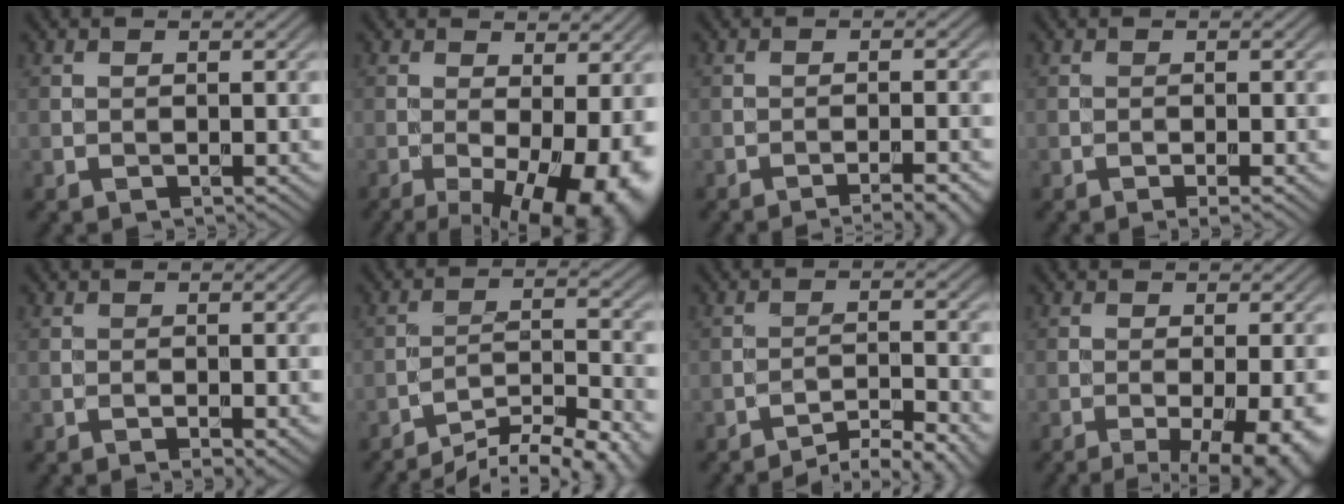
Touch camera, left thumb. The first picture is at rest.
{"total": 12.8, "force": [-4.2, 4.3, 11.3], "torque": [-0.165, -0.016, -0.051]}
{"total": 4.9, "force": [-3.4, 0.8, 3.4], "torque": [-0.046, 0.017, -0.057]}
{"total": 1.5, "force": [-0.7, 0.2, 1.3], "torque": [-0.022, 0.000, -0.012]}
{"total": 1.7, "force": [-0.7, 0.4, 1.5], "torque": [-0.024, -0.001, -0.010]}
{"total": 11.9, "force": [-10.5, 2.0, 5.3], "torque": [-0.086, -0.002, -0.151]}
{"total": 5.4, "force": [-4.4, 0.8, 3.0], "torque": [-0.050, 0.008, -0.068]}
{"total": 8.6, "force": [-3.7, 2.2, 7.4], "torque": [-0.107, -0.010, -0.045]}